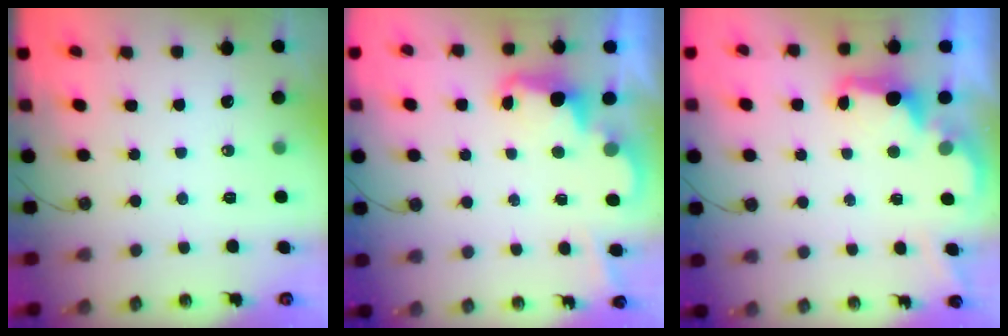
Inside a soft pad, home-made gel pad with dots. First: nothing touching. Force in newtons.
{"total": 2.6, "press": 2.5, "slide": 0.6}
{"total": 2.7, "press": 2.6, "slide": 0.8}